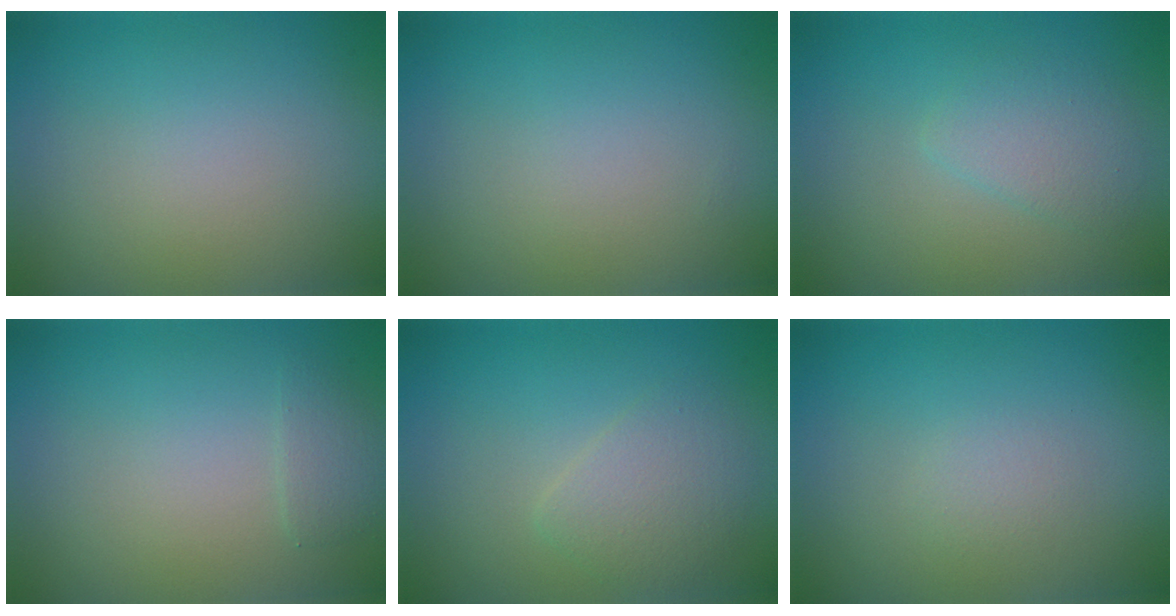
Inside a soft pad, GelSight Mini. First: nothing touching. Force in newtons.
{"total": 0.0}
{"total": 2.1, "press": 2.1, "slide": 0.1}
{"total": 1.1, "press": 1.1, "slide": 0.2}
{"total": 2.6, "press": 2.6, "slide": 0.0}
{"total": 0.9, "press": 0.9, "slide": 0.0}